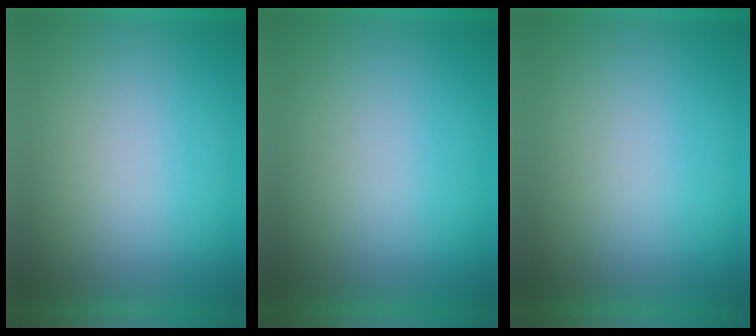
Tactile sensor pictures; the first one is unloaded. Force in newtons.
{"total": 1.2}
{"total": 1.3}